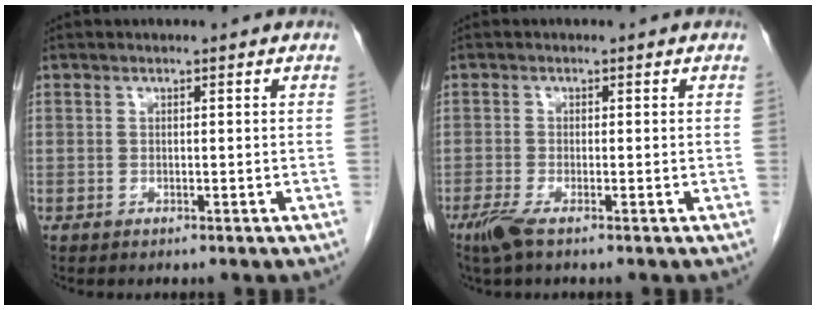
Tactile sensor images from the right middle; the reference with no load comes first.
{"total": 2.6, "force": [-1.7, 0.2, 2.0], "torque": [-0.047, -0.008, -0.037]}